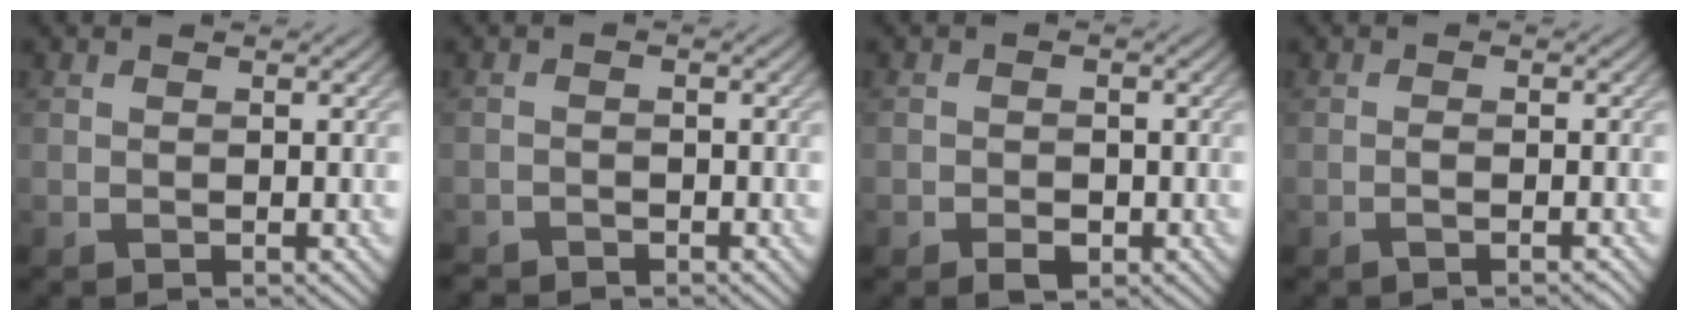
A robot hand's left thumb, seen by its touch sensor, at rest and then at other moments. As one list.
[{"total": 1.6, "force": [-1.5, 0.6, 0.1], "torque": [-0.001, -0.001, -0.032]}, {"total": 2.1, "force": [-1.1, 1.5, 1.0], "torque": [-0.014, -0.004, -0.021]}, {"total": 1.3, "force": [-0.8, 0.1, 1.0], "torque": [-0.020, 0.004, -0.017]}]